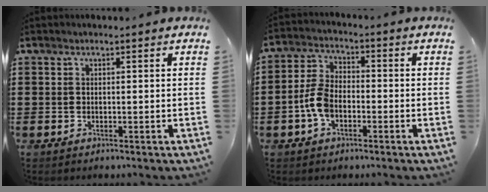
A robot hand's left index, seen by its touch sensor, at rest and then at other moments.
{"total": 5.5, "force": [-1.9, 3.3, 4.0], "torque": [-0.112, -0.001, -0.046]}